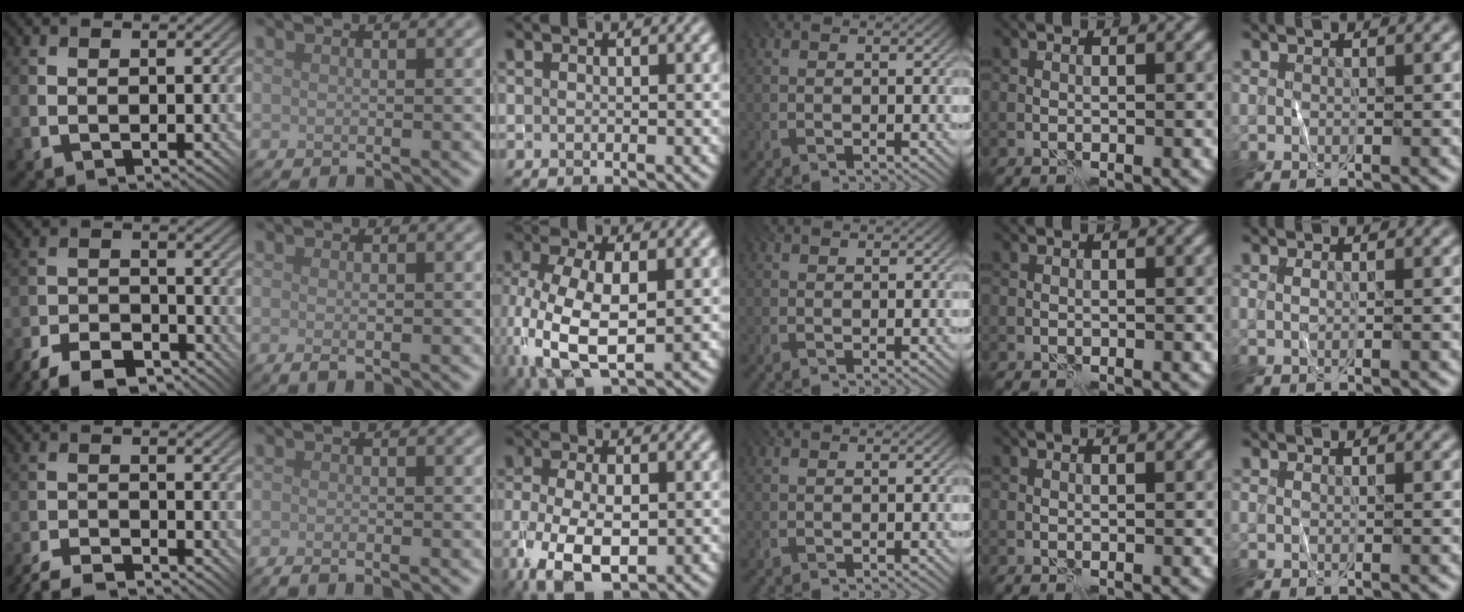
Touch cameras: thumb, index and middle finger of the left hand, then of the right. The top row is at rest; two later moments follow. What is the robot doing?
{"motion": "fold", "object": "shorts"}